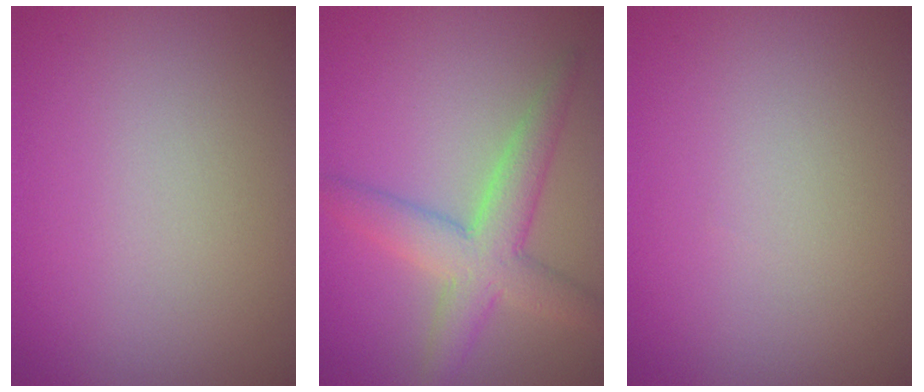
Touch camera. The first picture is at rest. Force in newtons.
{"total": 5.1, "press": 5.1, "slide": 0.4}
{"total": 0.0}